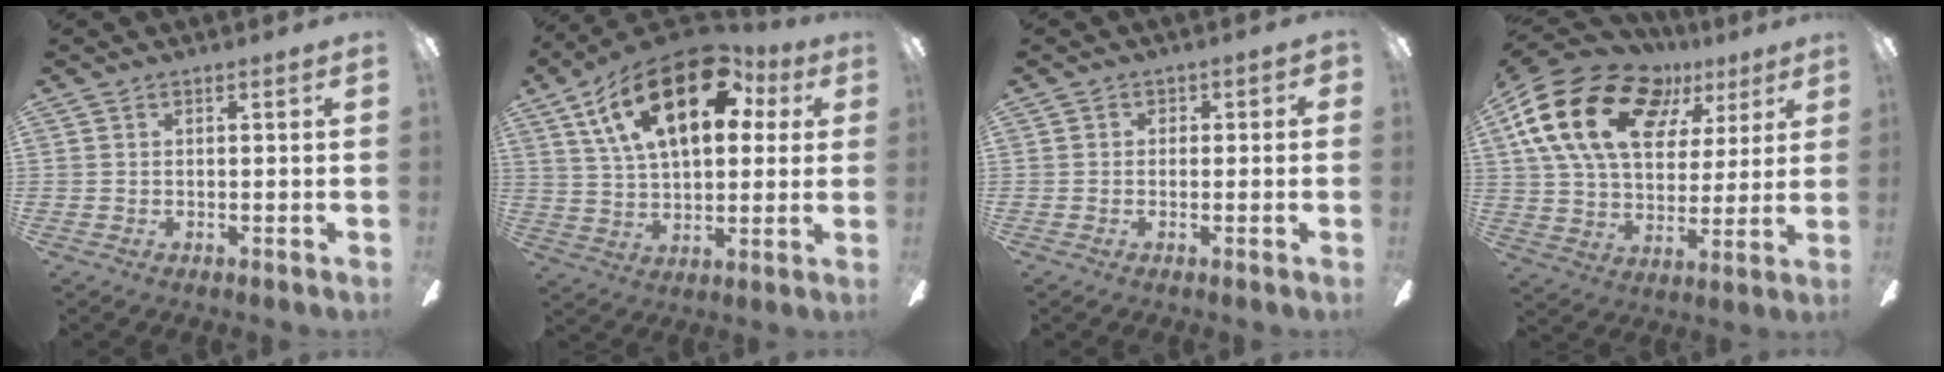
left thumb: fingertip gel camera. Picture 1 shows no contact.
{"total": 23.1, "force": [10.9, 11.8, 16.7], "torque": [-0.296, -0.032, 0.179]}
{"total": 1.9, "force": [-1.0, 1.4, 0.6], "torque": [-0.009, 0.009, -0.021]}
{"total": 22.8, "force": [10.4, 14.6, 14.1], "torque": [-0.271, -0.034, 0.183]}